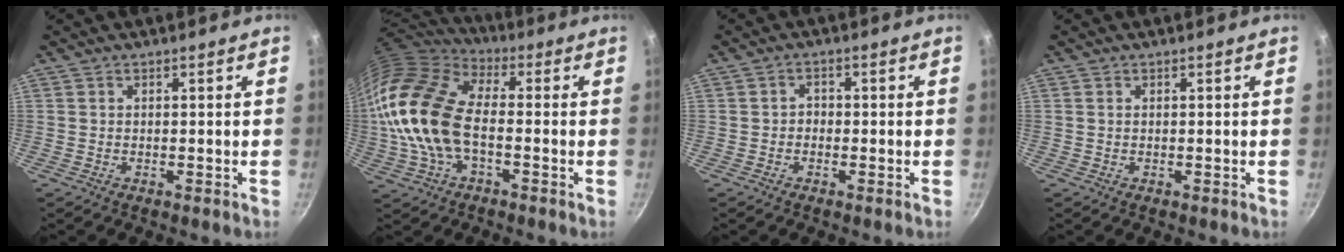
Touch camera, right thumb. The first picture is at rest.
{"total": 18.7, "force": [-1.5, 10.8, 15.2], "torque": [-0.285, 0.026, -0.041]}
{"total": 1.6, "force": [-0.6, 1.3, 0.7], "torque": [-0.005, 0.010, -0.014]}
{"total": 0.0}